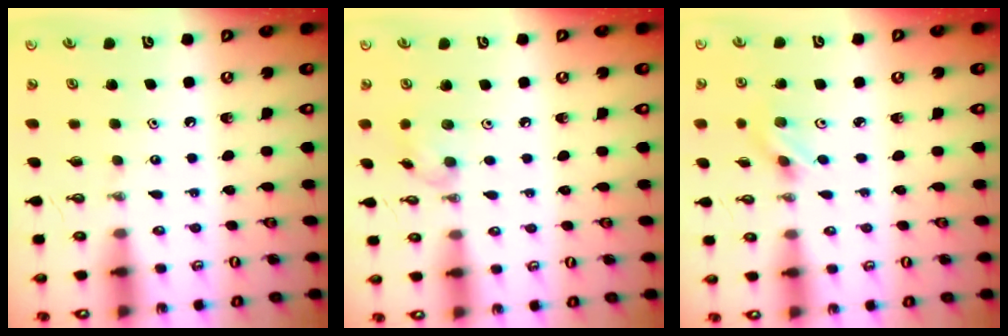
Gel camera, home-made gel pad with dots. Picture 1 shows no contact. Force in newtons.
{"total": 6.3, "press": 6.2, "slide": 1.2}
{"total": 2.2, "press": 2.1, "slide": 0.6}